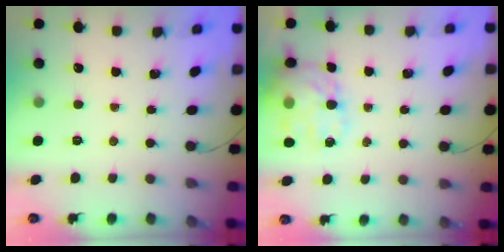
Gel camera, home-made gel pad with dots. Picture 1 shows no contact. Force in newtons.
{"total": 13.1, "press": 12.8, "slide": 2.8}